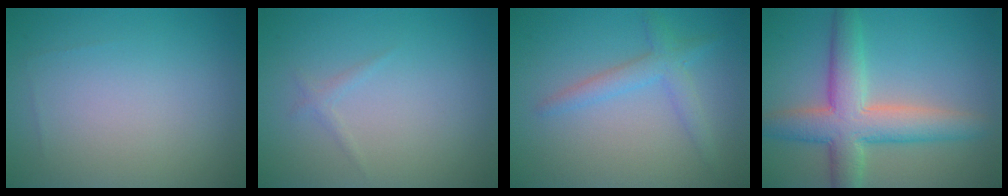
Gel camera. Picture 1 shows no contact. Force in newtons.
{"total": 0.8, "press": 0.8, "slide": 0.1}
{"total": 2.6, "press": 2.6, "slide": 0.1}
{"total": 6.9, "press": 6.9, "slide": 0.5}